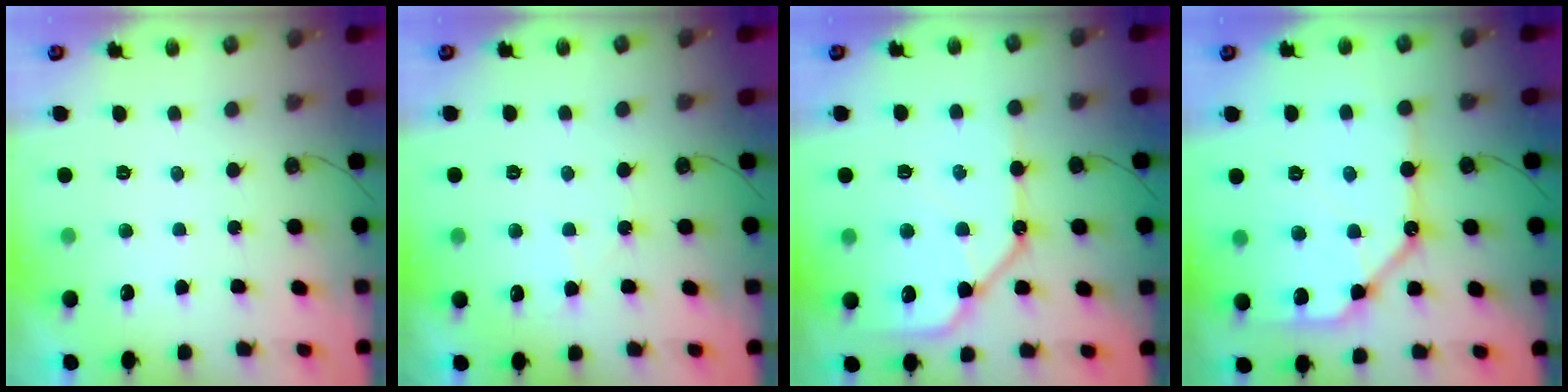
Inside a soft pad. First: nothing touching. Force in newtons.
{"total": 6.2, "press": 6.2, "slide": 0.8}
{"total": 14.6, "press": 14.5, "slide": 1.6}
{"total": 16.0, "press": 15.9, "slide": 1.5}